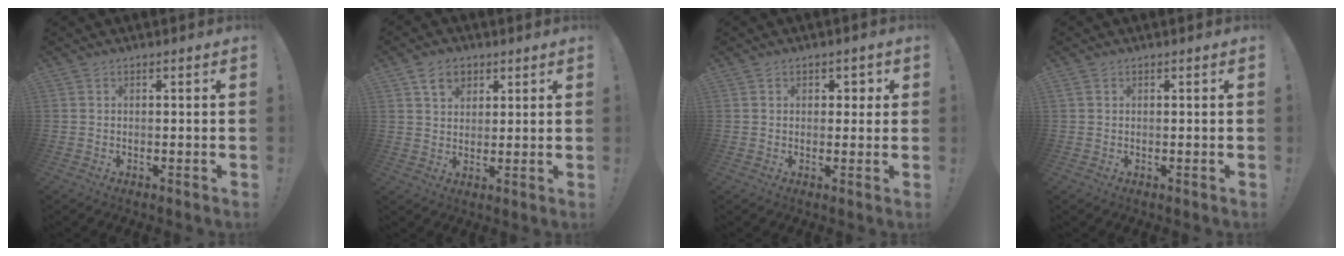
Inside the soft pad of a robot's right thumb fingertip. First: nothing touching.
{"total": 6.9, "force": [3.7, 5.1, 2.6], "torque": [-0.035, -0.013, 0.070]}
{"total": 2.7, "force": [0.7, 2.3, 1.2], "torque": [0.002, -0.002, 0.005]}
{"total": 0.7, "force": [0.3, 0.3, 0.5], "torque": [-0.015, 0.003, 0.008]}